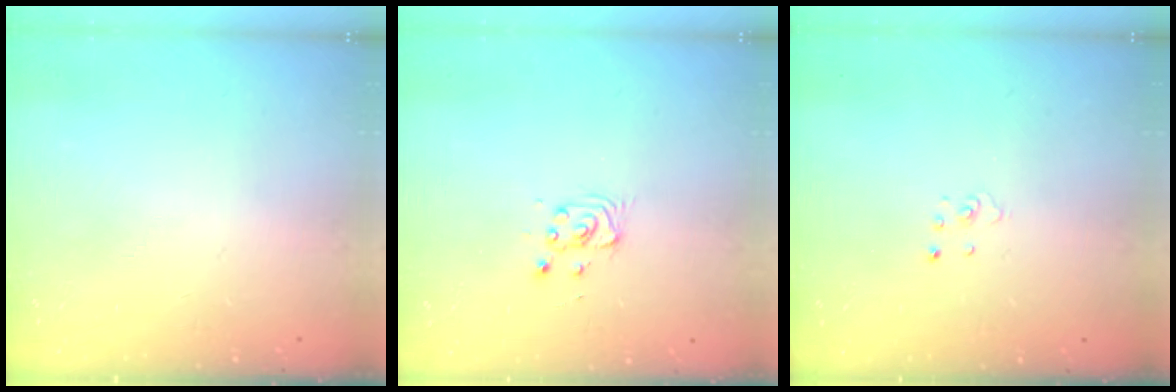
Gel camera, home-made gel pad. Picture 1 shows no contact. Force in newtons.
{"total": 2.8, "press": 2.8, "slide": 0.4}
{"total": 1.1, "press": 1.1, "slide": 0.1}